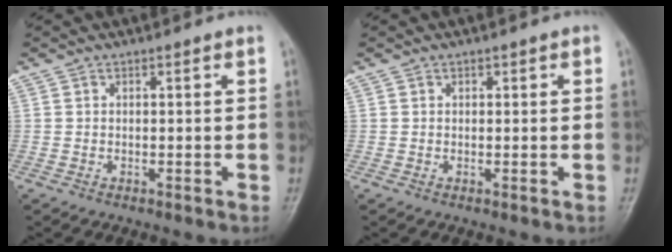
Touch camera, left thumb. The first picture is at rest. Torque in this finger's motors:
{"motor_torque": [-0.34, 0.10, -0.43, -0.13, 0.04]}